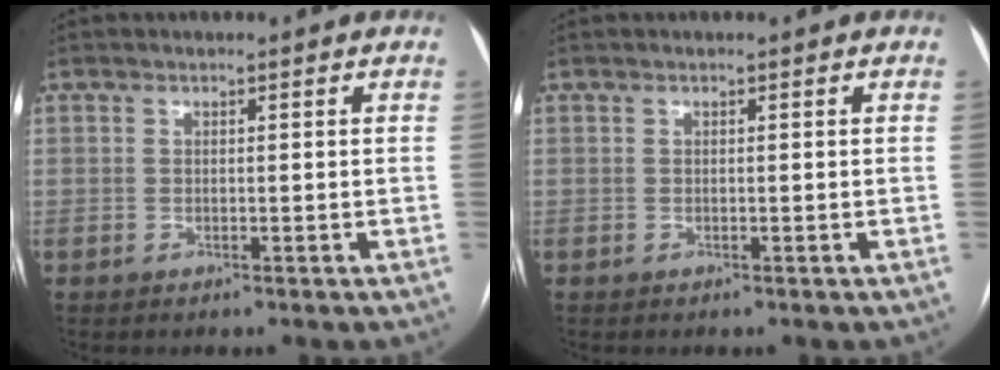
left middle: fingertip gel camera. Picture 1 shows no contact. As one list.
[{"total": 0.0}]